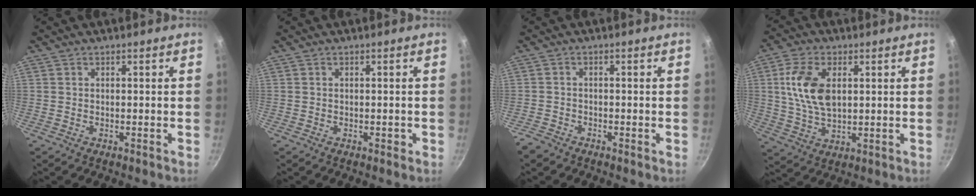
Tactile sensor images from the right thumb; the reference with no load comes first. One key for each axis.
{"total": 0.7, "fx": -0.2, "fy": 0.5, "fz": 0.4, "tx": 0.001, "ty": 0.003, "tz": -0.003}
{"total": 2.1, "fx": -1.8, "fy": 1.0, "fz": 0.4, "tx": -0.016, "ty": 0.012, "tz": -0.038}
{"total": 11.1, "fx": 2.4, "fy": 6.4, "fz": 8.8, "tx": -0.161, "ty": -0.006, "tz": 0.046}